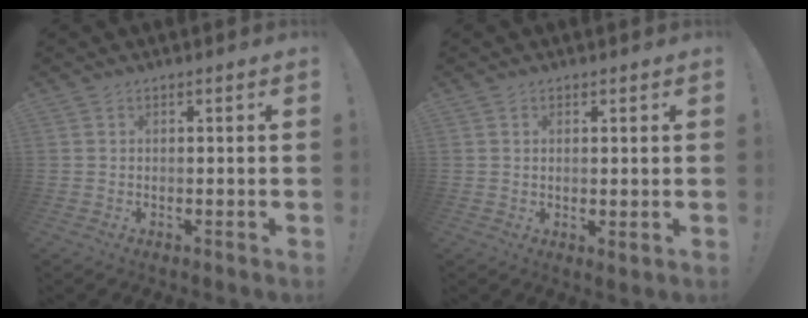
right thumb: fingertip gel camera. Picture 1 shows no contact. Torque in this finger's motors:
{"motor_torque": [-0.05, -0.10, 0.05, 0.08, -0.02]}